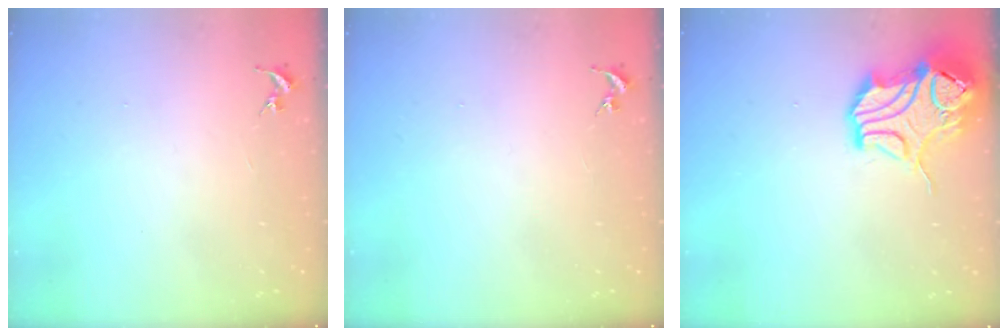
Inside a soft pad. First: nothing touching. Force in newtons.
{"total": 0.0}
{"total": 15.7, "press": 15.6, "slide": 2.3}